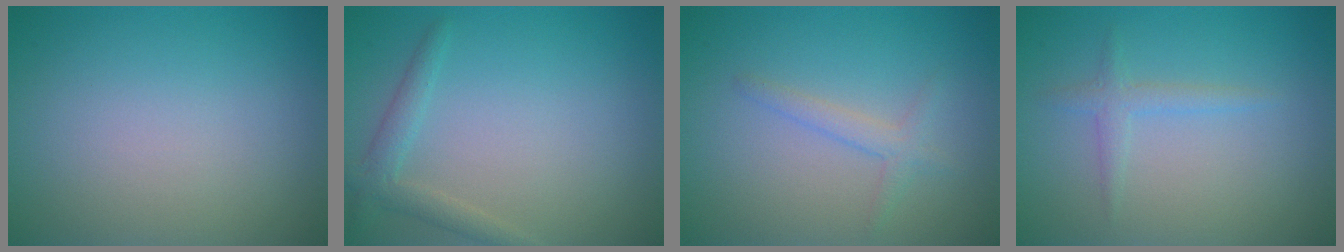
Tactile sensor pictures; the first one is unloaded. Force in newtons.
{"total": 2.0, "press": 2.0, "slide": 0.1}
{"total": 1.6, "press": 1.6, "slide": 0.1}
{"total": 1.5, "press": 1.4, "slide": 0.2}